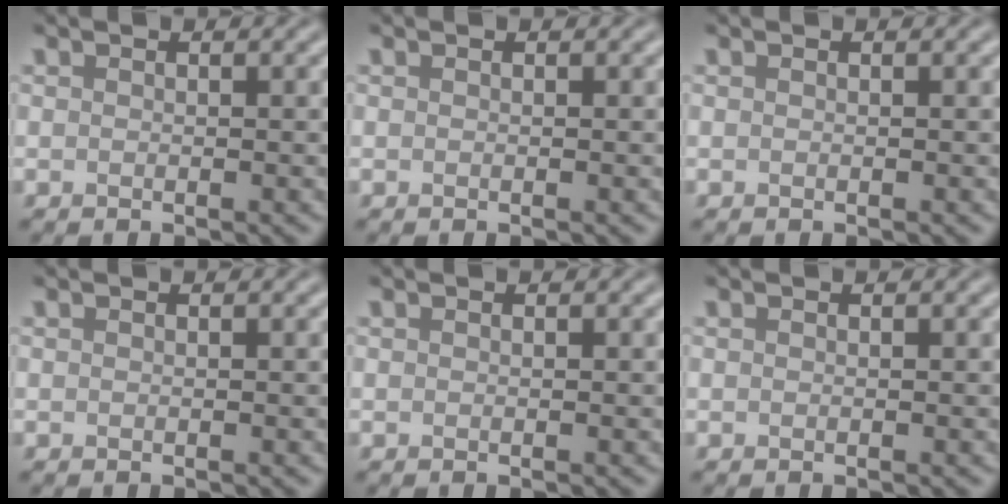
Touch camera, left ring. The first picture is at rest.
{"total": 0.0}
{"total": 0.0}
{"total": 0.0}
{"total": 0.0}
{"total": 0.0}